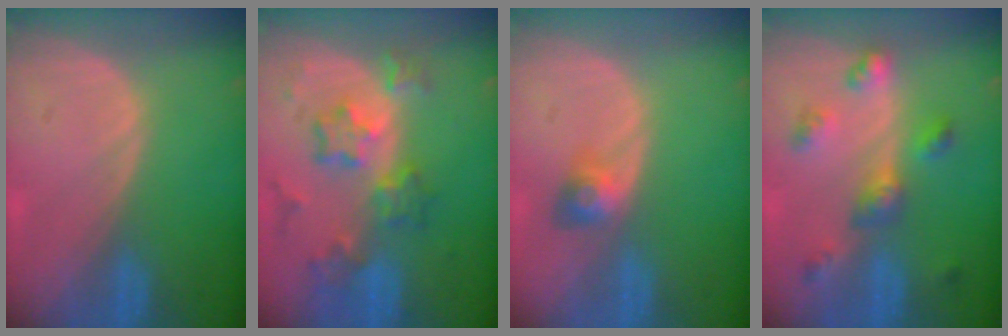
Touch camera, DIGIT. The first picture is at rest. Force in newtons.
{"total": 8.6, "press": 7.6, "slide": 4.0}
{"total": 3.1, "press": 2.8, "slide": 1.4}
{"total": 5.8, "press": 5.7, "slide": 1.2}